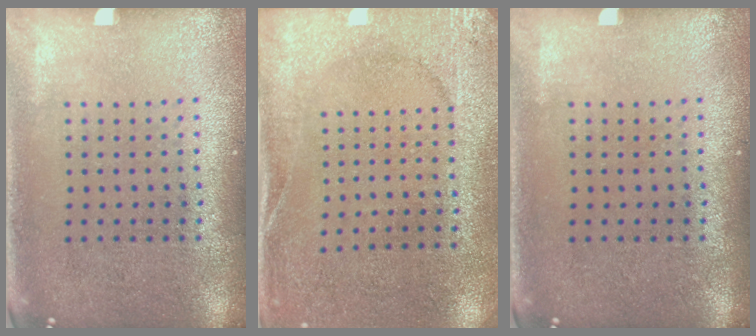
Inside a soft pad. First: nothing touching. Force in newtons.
{"total": 2.6, "press": 2.4, "slide": 1.0}
{"total": 0.0}